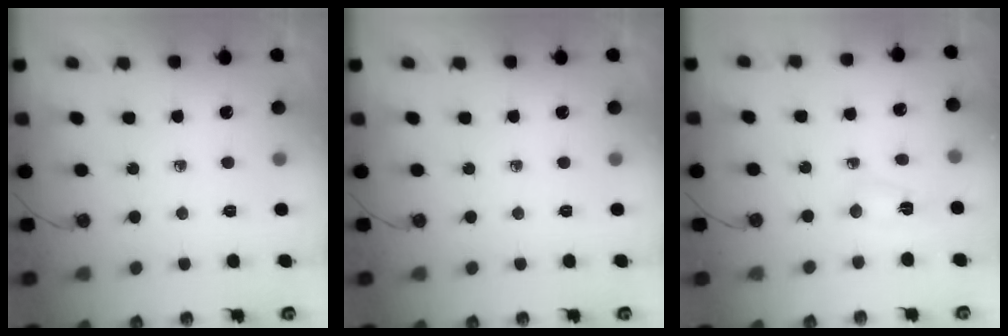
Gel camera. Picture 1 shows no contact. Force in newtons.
{"total": 0.0}
{"total": 2.2, "press": 2.1, "slide": 0.6}